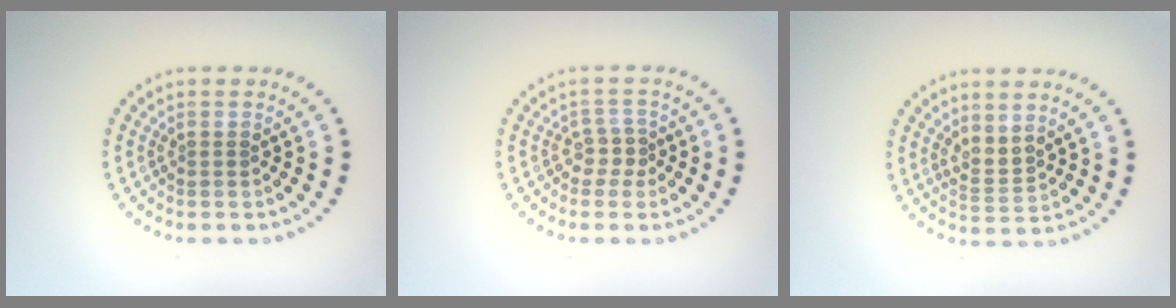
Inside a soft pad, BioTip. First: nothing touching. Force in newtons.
{"total": 1.6, "press": 1.3, "slide": 1.0}
{"total": 2.1, "press": 1.6, "slide": 1.4}